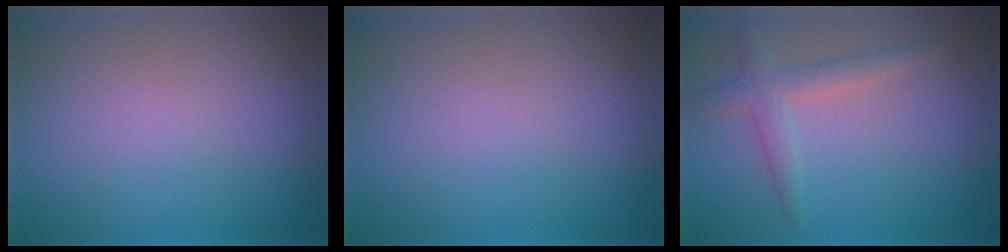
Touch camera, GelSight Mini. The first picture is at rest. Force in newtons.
{"total": 0.0}
{"total": 2.7, "press": 2.7, "slide": 0.1}